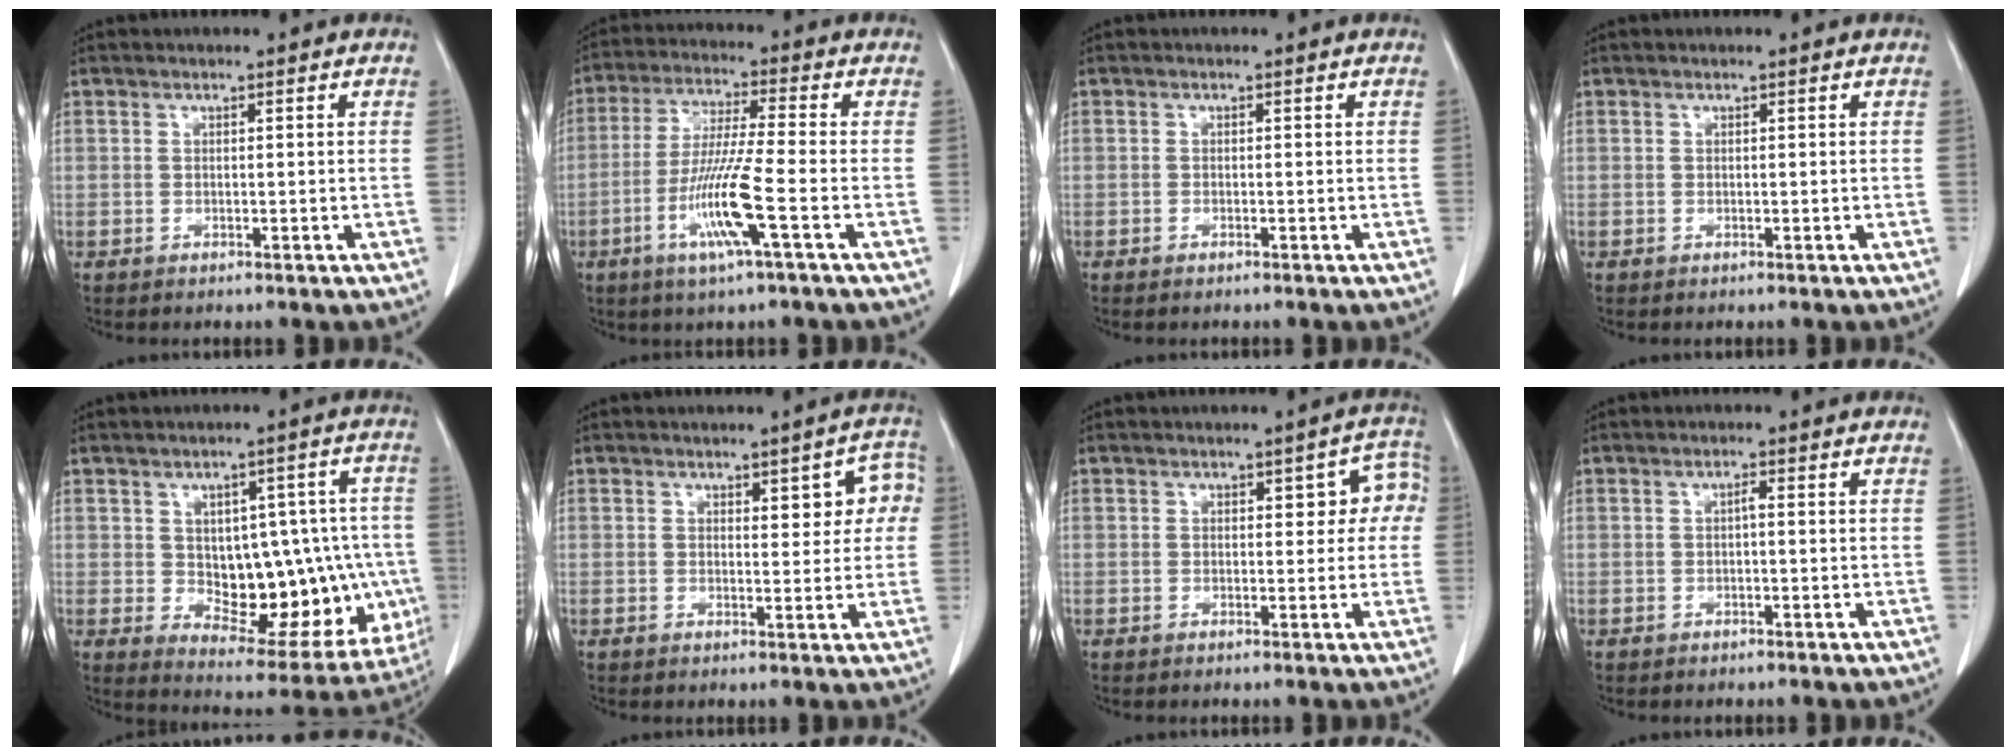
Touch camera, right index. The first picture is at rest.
{"total": 10.5, "force": [-3.7, -0.5, 9.8], "torque": [-0.197, -0.015, -0.076]}
{"total": 0.6, "force": [-0.5, 0.1, 0.3], "torque": [-0.009, -0.001, -0.006]}
{"total": 0.0}
{"total": 17.5, "force": [-1.4, 9.1, 14.8], "torque": [-0.172, 0.025, 0.012]}
{"total": 5.3, "force": [1.5, 2.3, 4.5], "torque": [-0.036, 0.017, 0.018]}
{"total": 4.6, "force": [0.9, 2.5, 3.8], "torque": [-0.023, 0.025, 0.008]}
{"total": 0.8, "force": [-0.1, 0.1, 0.8], "torque": [-0.012, 0.002, 0.000]}